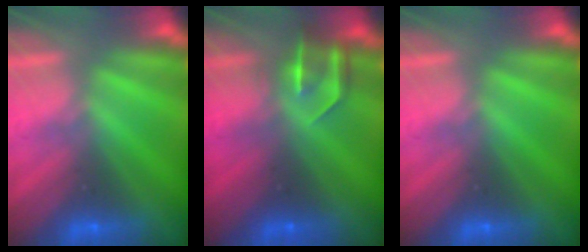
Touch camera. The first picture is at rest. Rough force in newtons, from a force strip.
{"total": 3.2}
{"total": 0.0}